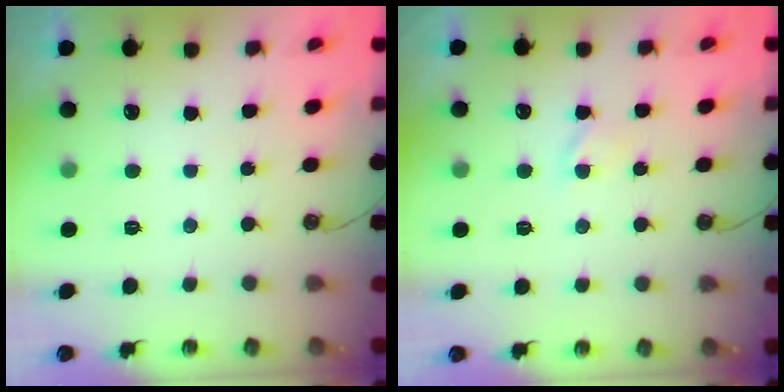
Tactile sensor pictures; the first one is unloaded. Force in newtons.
{"total": 1.4, "press": 1.4, "slide": 0.2}